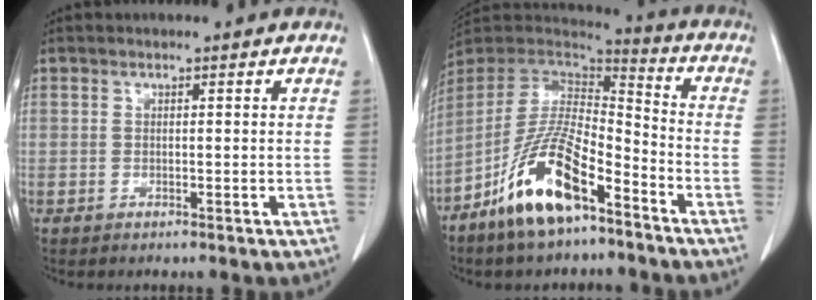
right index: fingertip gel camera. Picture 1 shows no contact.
{"total": 15.1, "force": [-8.9, 4.3, 11.4], "torque": [-0.226, -0.005, -0.163]}